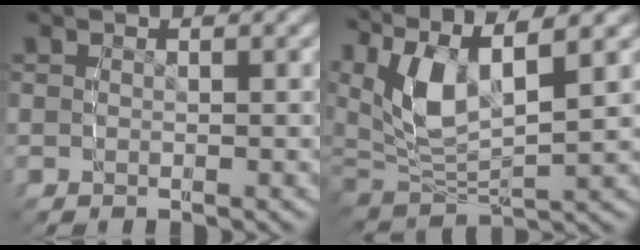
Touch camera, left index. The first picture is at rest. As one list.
[{"total": 8.8, "force": [2.6, 5.4, 6.4], "torque": [-0.159, -0.004, 0.041]}]